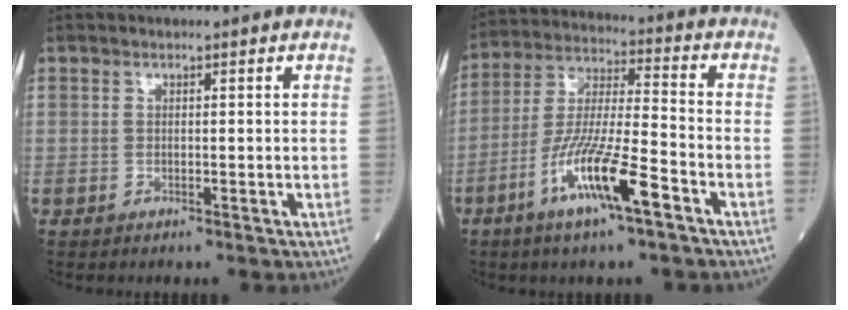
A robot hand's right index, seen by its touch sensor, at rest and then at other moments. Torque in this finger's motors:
{"motor_torque": [0.73, -0.28, 0.86, 0.21]}